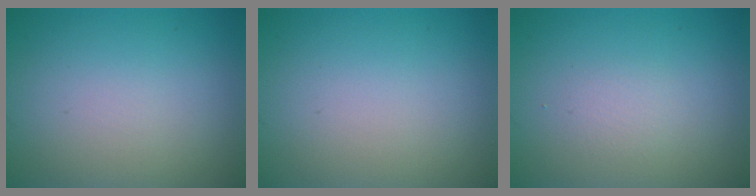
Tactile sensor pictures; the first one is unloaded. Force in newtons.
{"total": 0.0}
{"total": 1.1, "press": 1.1, "slide": 0.1}